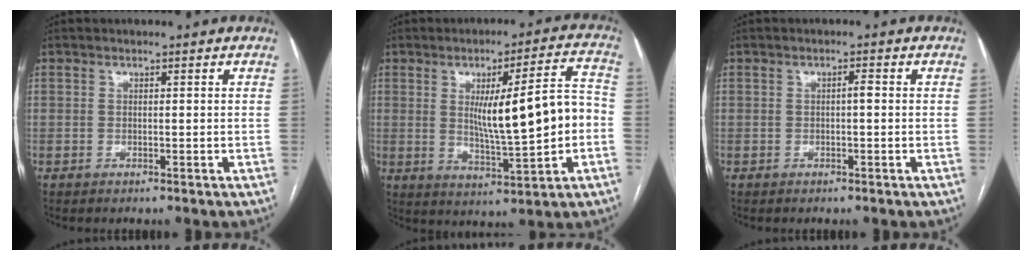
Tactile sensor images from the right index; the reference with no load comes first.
{"total": 13.2, "force": [-0.3, 1.6, 13.1], "torque": [-0.197, 0.012, 0.005]}
{"total": 1.1, "force": [-0.1, 0.2, 1.1], "torque": [-0.016, 0.003, -0.001]}